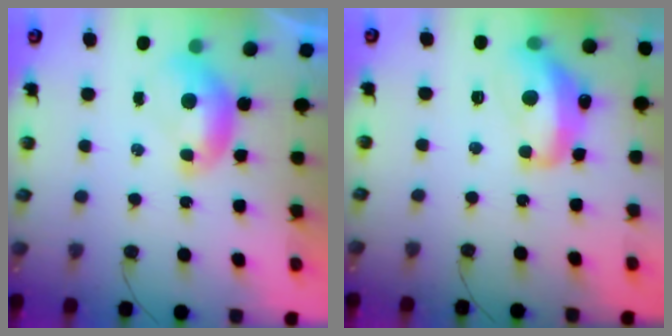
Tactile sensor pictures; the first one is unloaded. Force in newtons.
{"total": 8.8, "press": 8.8, "slide": 0.8}